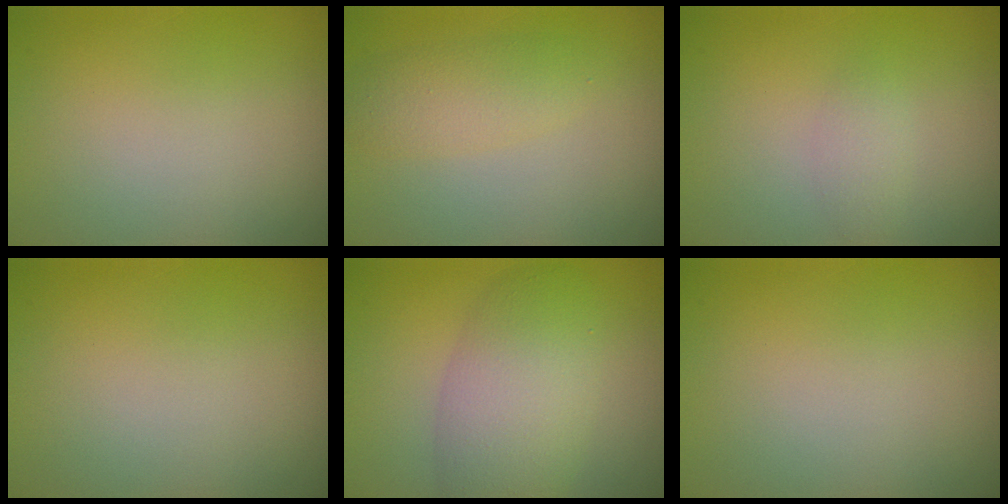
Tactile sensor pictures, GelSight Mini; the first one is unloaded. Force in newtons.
{"total": 2.4, "press": 2.4, "slide": 0.2}
{"total": 1.2, "press": 1.2, "slide": 0.0}
{"total": 0.0}
{"total": 5.6, "press": 5.6, "slide": 0.2}
{"total": 0.0}